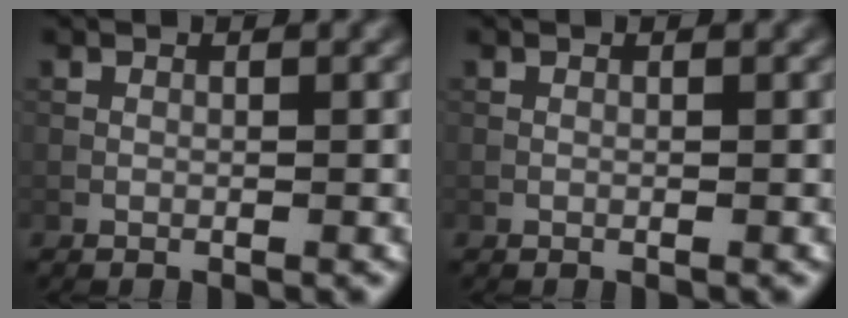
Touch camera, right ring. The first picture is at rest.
{"total": 0.0}